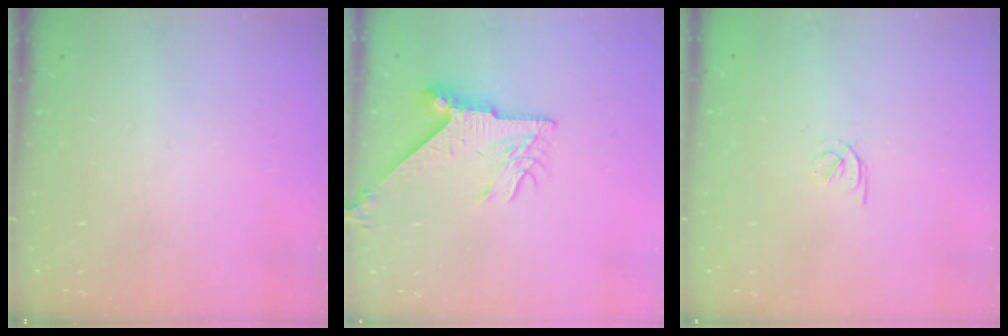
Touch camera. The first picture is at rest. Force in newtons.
{"total": 9.9, "press": 9.8, "slide": 1.1}
{"total": 1.7, "press": 1.6, "slide": 0.6}